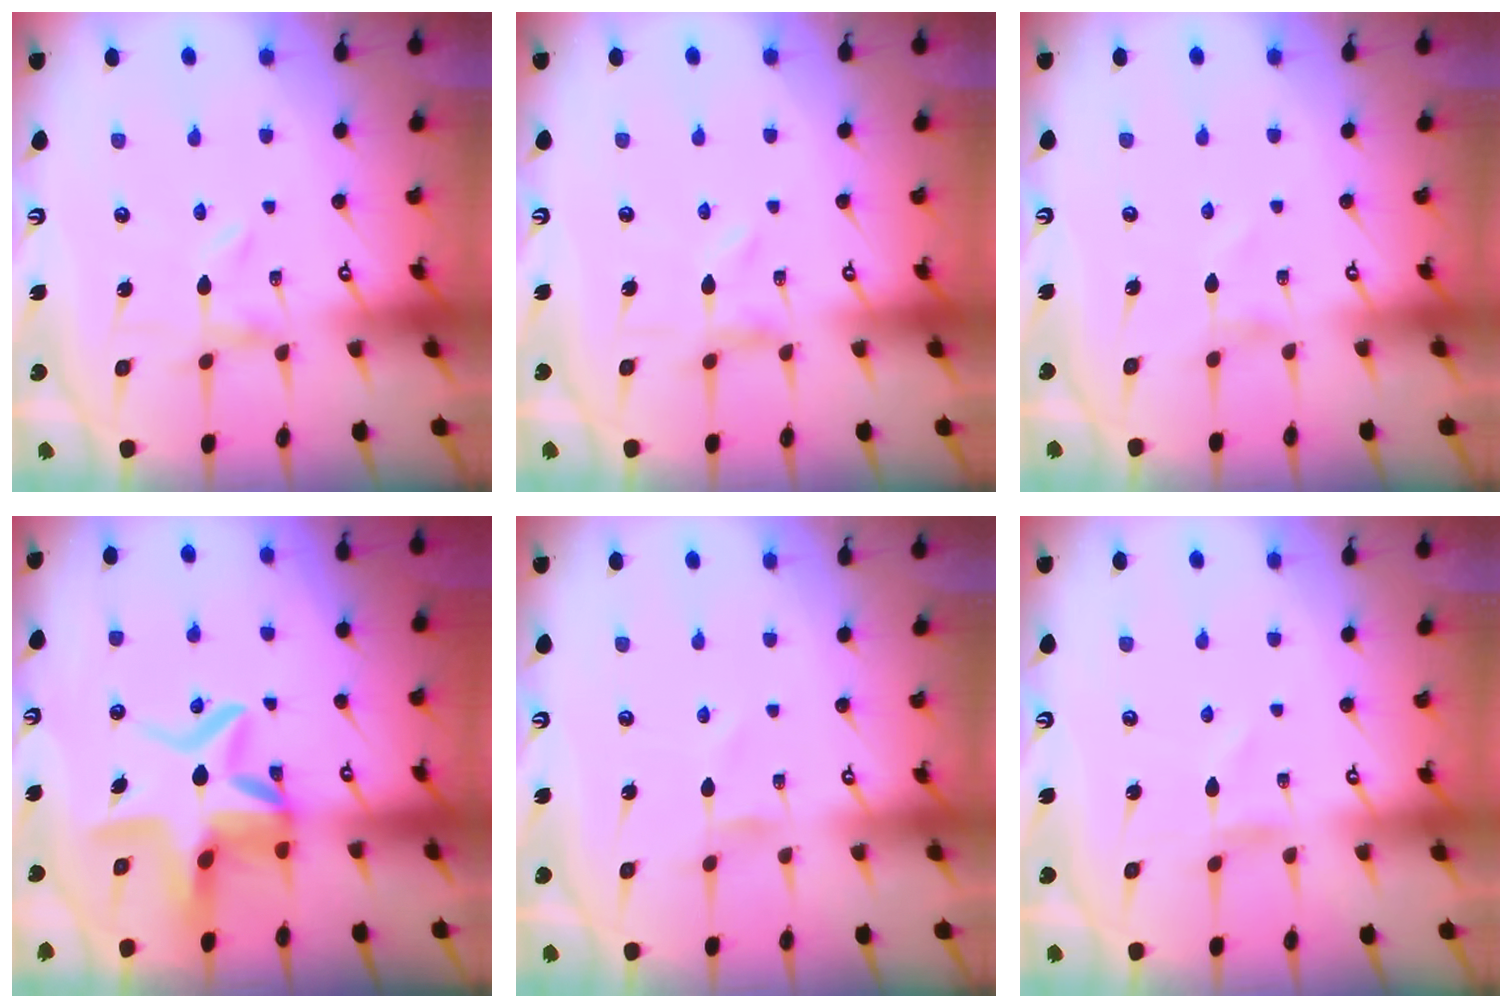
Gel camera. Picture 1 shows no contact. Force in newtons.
{"total": 0.7, "press": 0.6, "slide": 0.3}
{"total": 1.4, "press": 1.4, "slide": 0.1}
{"total": 11.6, "press": 11.0, "slide": 3.4}
{"total": 0.8, "press": 0.8, "slide": 0.2}
{"total": 0.0}